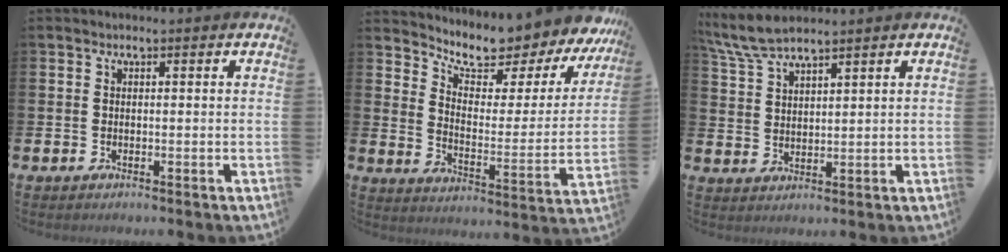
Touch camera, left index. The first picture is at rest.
{"total": 7.9, "force": [7.4, 1.7, 2.2], "torque": [-0.071, -0.062, 0.119]}
{"total": 5.8, "force": [5.3, 0.8, 2.1], "torque": [-0.055, -0.015, 0.098]}